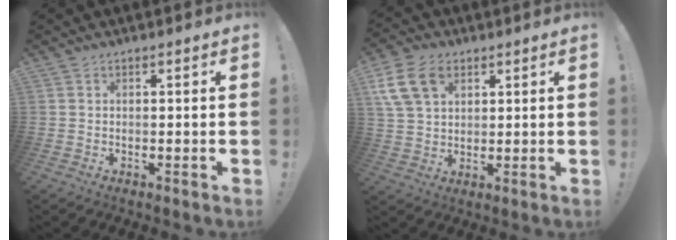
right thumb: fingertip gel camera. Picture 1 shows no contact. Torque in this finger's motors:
{"motor_torque": [-0.28, 0.67, 0.84, 0.42, 0.29]}